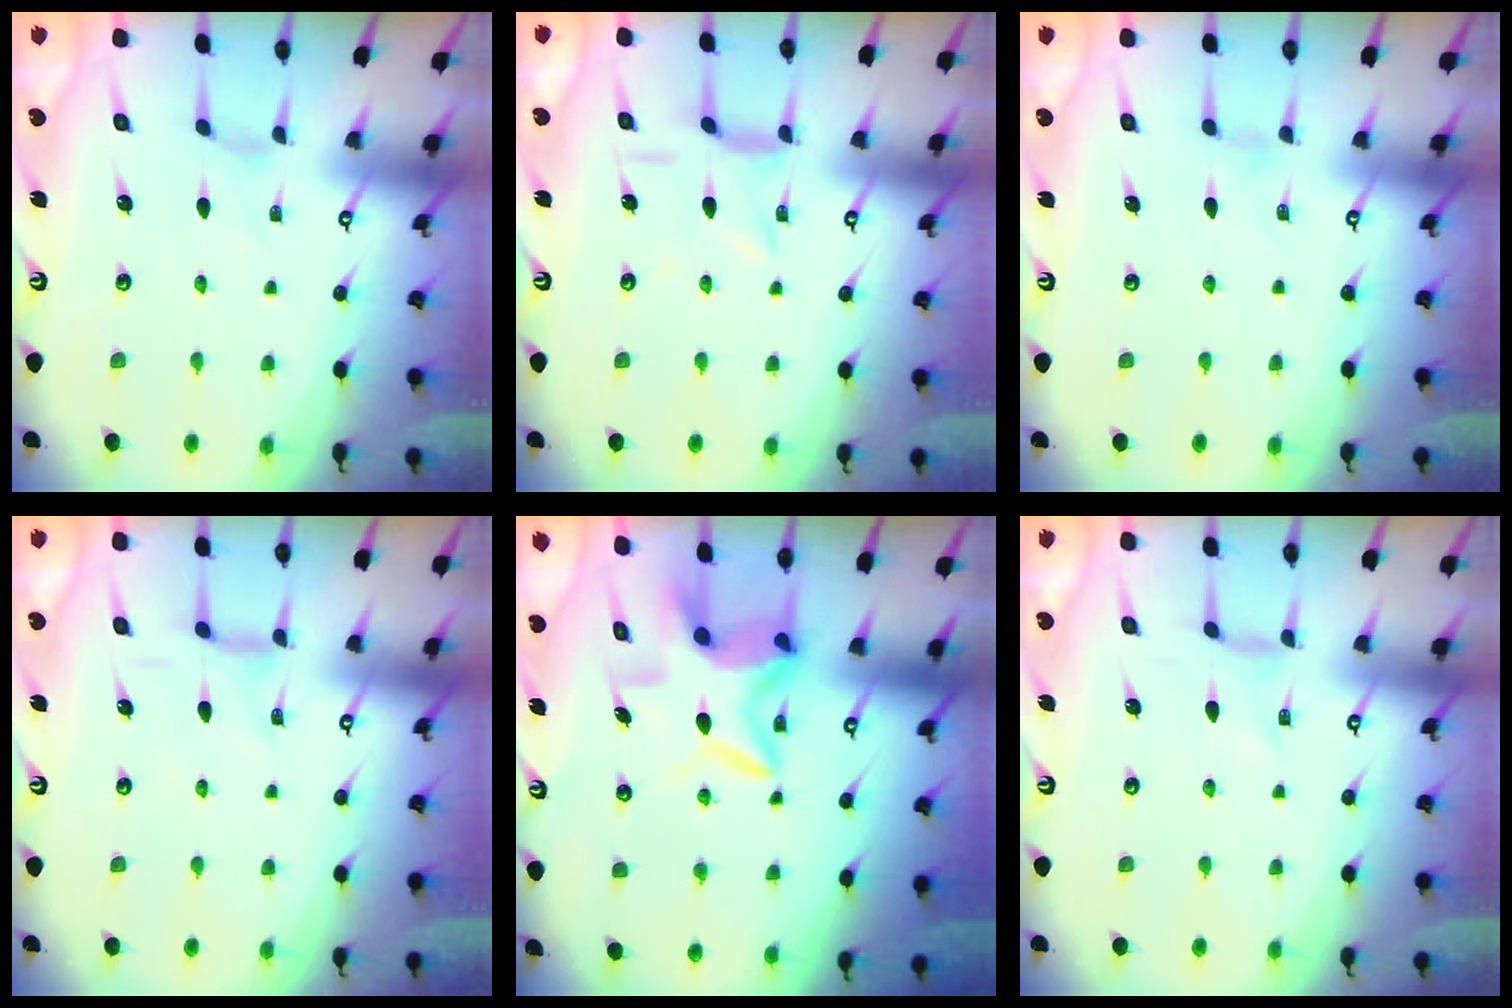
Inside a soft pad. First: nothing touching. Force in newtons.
{"total": 1.6, "press": 1.6, "slide": 0.5}
{"total": 0.0}
{"total": 1.7, "press": 1.7, "slide": 0.4}
{"total": 9.1, "press": 9.0, "slide": 1.5}
{"total": 0.0}